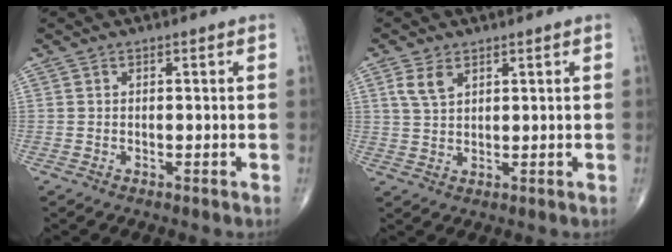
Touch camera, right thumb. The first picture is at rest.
{"total": 3.9, "force": [2.0, 2.2, 2.5], "torque": [-0.049, -0.002, 0.046]}